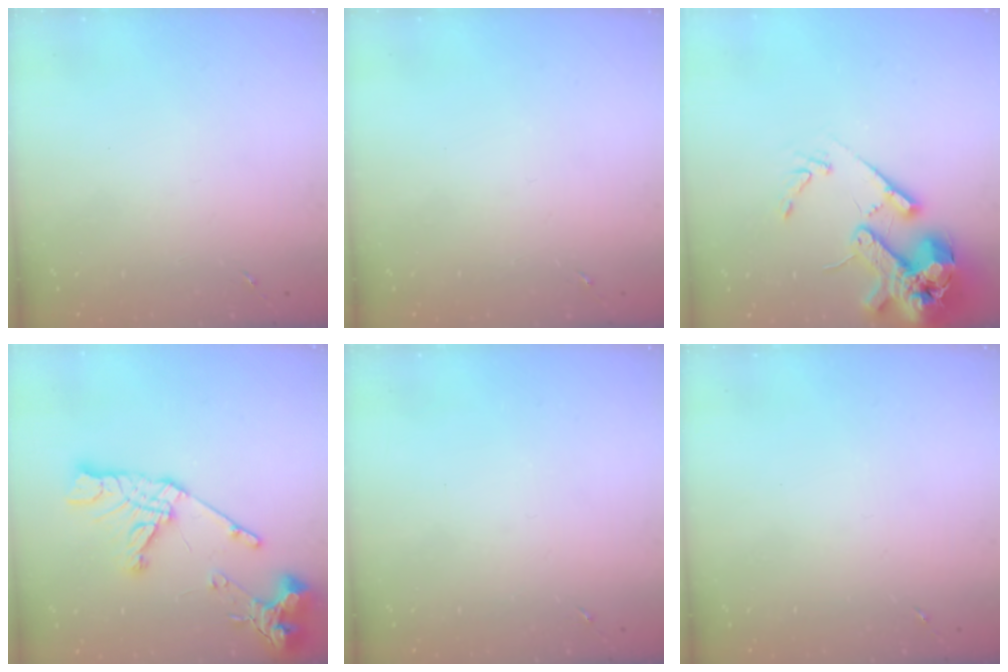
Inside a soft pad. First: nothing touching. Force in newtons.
{"total": 0.0}
{"total": 18.0, "press": 17.8, "slide": 2.5}
{"total": 21.3, "press": 21.2, "slide": 2.3}
{"total": 0.0}
{"total": 0.0}